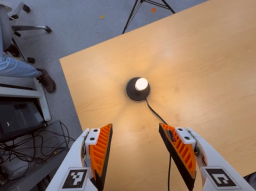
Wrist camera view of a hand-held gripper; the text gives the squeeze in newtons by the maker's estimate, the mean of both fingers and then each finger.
{"total": 0.0}